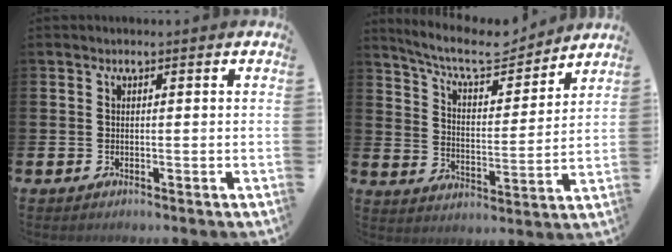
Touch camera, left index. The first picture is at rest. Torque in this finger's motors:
{"motor_torque": [0.99, -1.15, 0.45, 0.07]}